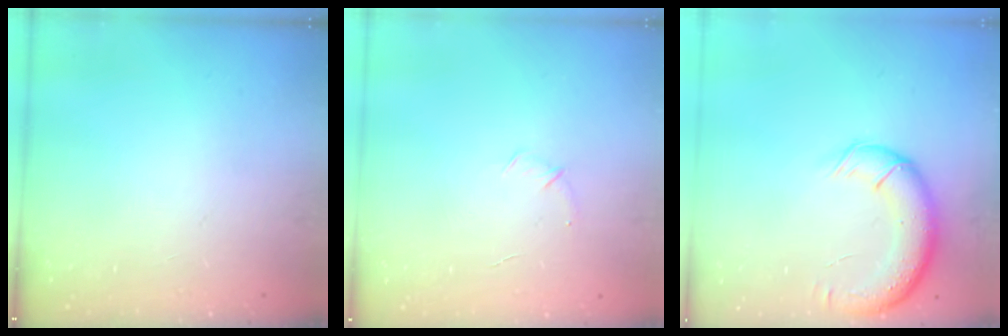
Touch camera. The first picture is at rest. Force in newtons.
{"total": 5.0, "press": 4.9, "slide": 1.3}
{"total": 14.1, "press": 13.5, "slide": 3.8}